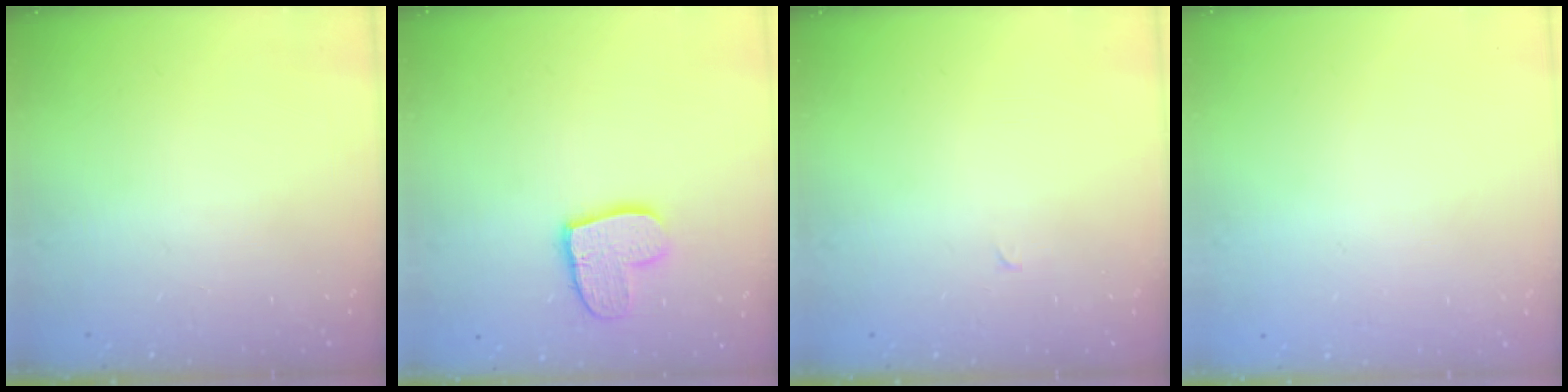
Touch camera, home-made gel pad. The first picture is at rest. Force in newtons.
{"total": 11.9, "press": 11.9, "slide": 0.9}
{"total": 0.0}
{"total": 0.0}